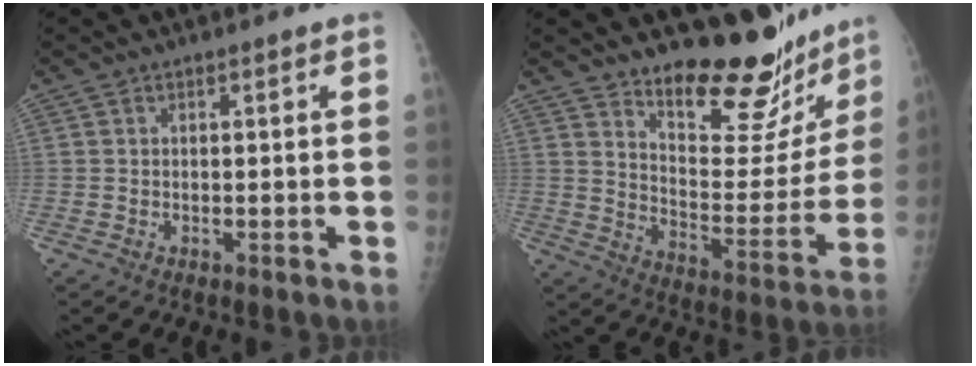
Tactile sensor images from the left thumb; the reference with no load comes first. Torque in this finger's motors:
{"motor_torque": [0.39, 0.24, -0.27, -0.63, 0.08]}